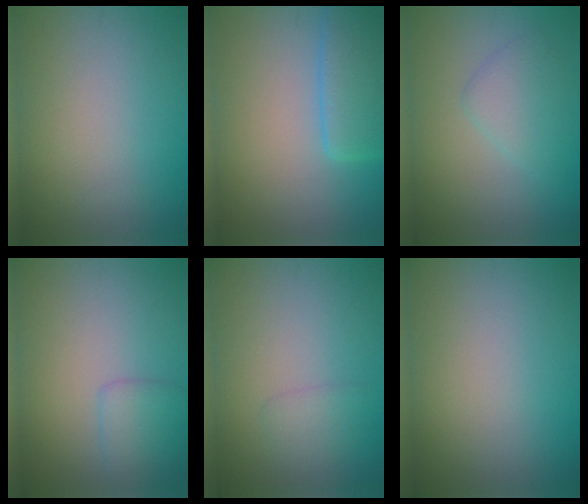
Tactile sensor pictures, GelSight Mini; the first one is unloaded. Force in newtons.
{"total": 5.0, "press": 5.0, "slide": 0.3}
{"total": 2.6, "press": 2.6, "slide": 0.2}
{"total": 2.1, "press": 2.1, "slide": 0.1}
{"total": 1.4, "press": 1.4, "slide": 0.1}
{"total": 0.0}